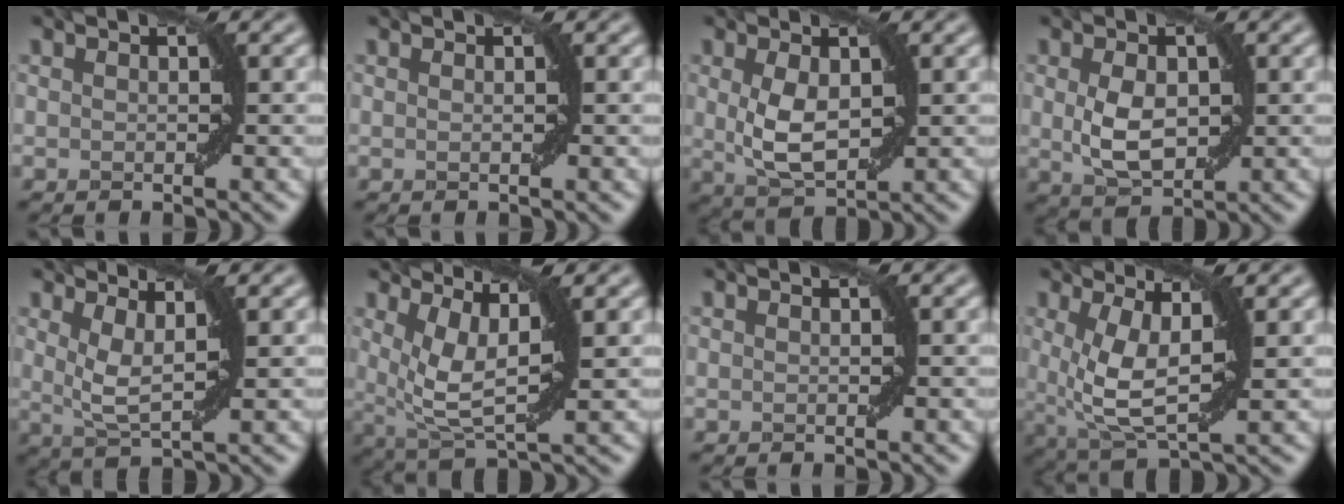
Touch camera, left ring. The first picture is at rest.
{"total": 0.0}
{"total": 3.8, "force": [0.5, 2.0, 3.2], "torque": [-0.073, -0.001, 0.015]}
{"total": 3.9, "force": [0.1, 2.3, 3.1], "torque": [-0.066, -0.001, 0.007]}
{"total": 2.9, "force": [1.6, 0.5, 2.4], "torque": [-0.054, -0.006, 0.030]}
{"total": 4.9, "force": [1.8, 1.5, 4.4], "torque": [-0.093, -0.010, 0.035]}
{"total": 0.0}
{"total": 5.7, "force": [0.8, 2.0, 5.3], "torque": [-0.114, -0.012, 0.018]}